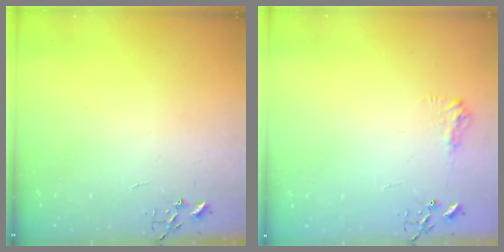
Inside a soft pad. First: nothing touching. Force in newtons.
{"total": 7.9, "press": 7.9, "slide": 0.3}